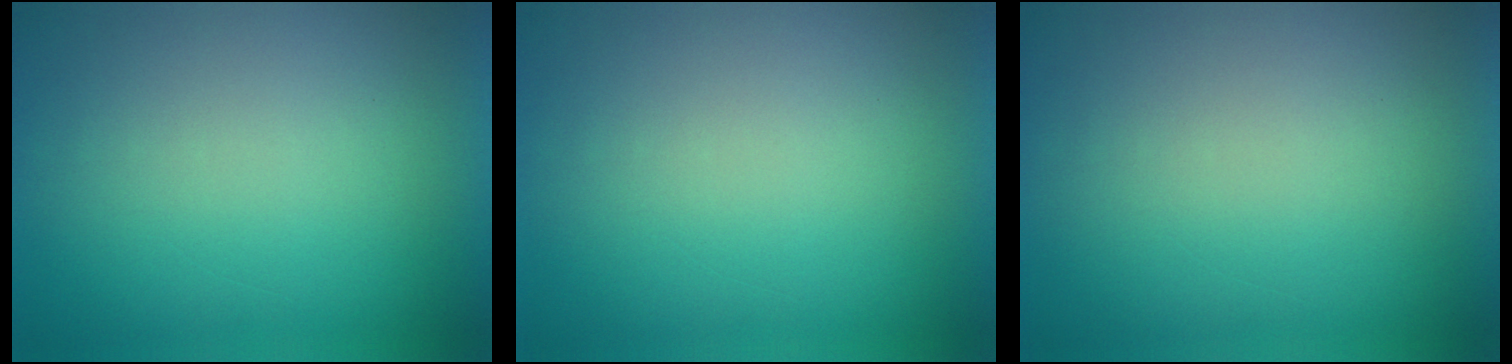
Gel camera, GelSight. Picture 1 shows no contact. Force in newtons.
{"total": 1.1}
{"total": 0.0}